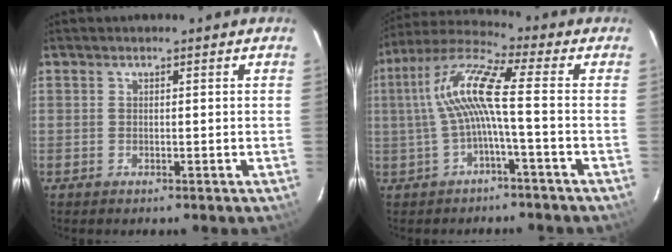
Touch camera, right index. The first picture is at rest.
{"total": 10.9, "force": [-1.0, 0.7, 10.9], "torque": [-0.222, 0.018, -0.016]}